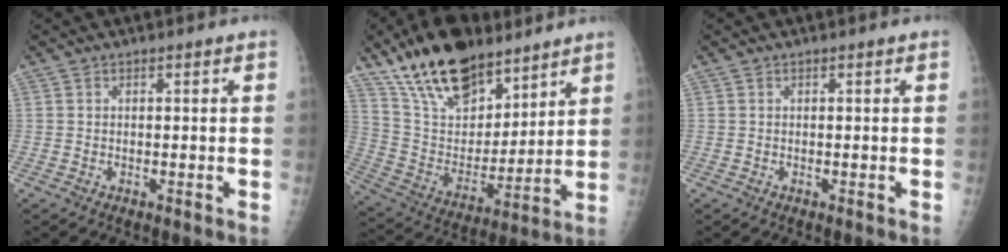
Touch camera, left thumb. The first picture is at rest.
{"total": 21.5, "force": [15.4, 10.0, 11.2], "torque": [-0.161, -0.057, 0.281]}
{"total": 0.0}